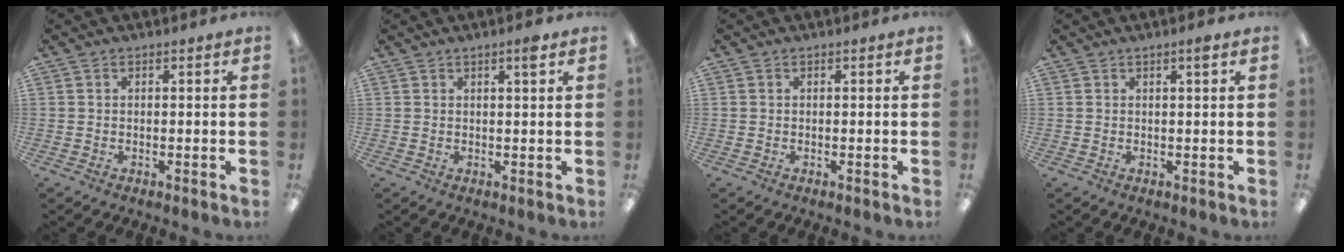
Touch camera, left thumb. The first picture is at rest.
{"total": 2.6, "force": [1.6, 0.3, 2.0], "torque": [-0.028, -0.004, 0.023]}
{"total": 0.0}
{"total": 1.8, "force": [1.1, 0.2, 1.5], "torque": [-0.024, -0.002, 0.016]}